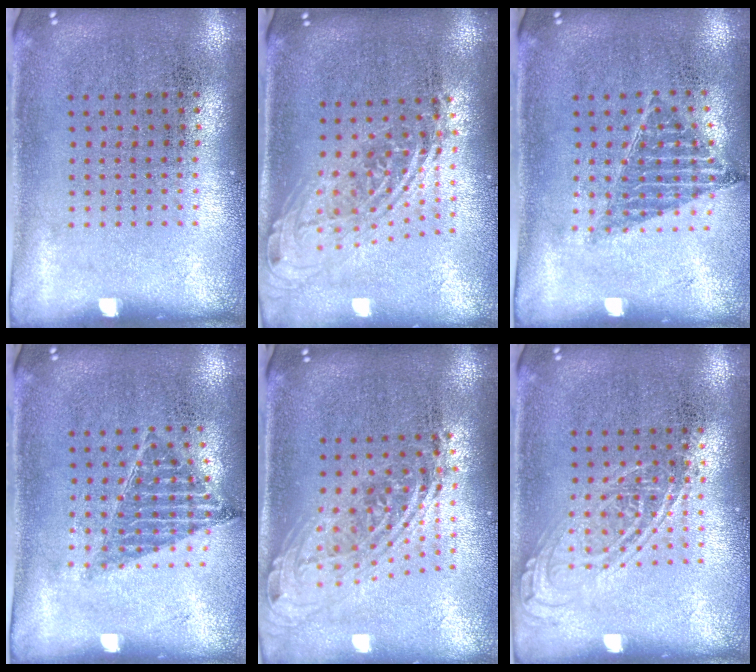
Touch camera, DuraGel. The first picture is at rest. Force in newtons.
{"total": 1.9, "press": 1.5, "slide": 1.3}
{"total": 0.8, "press": 0.8, "slide": 0.1}
{"total": 0.8, "press": 0.8, "slide": 0.1}
{"total": 2.1, "press": 1.6, "slide": 1.4}
{"total": 2.0, "press": 2.0, "slide": 0.2}